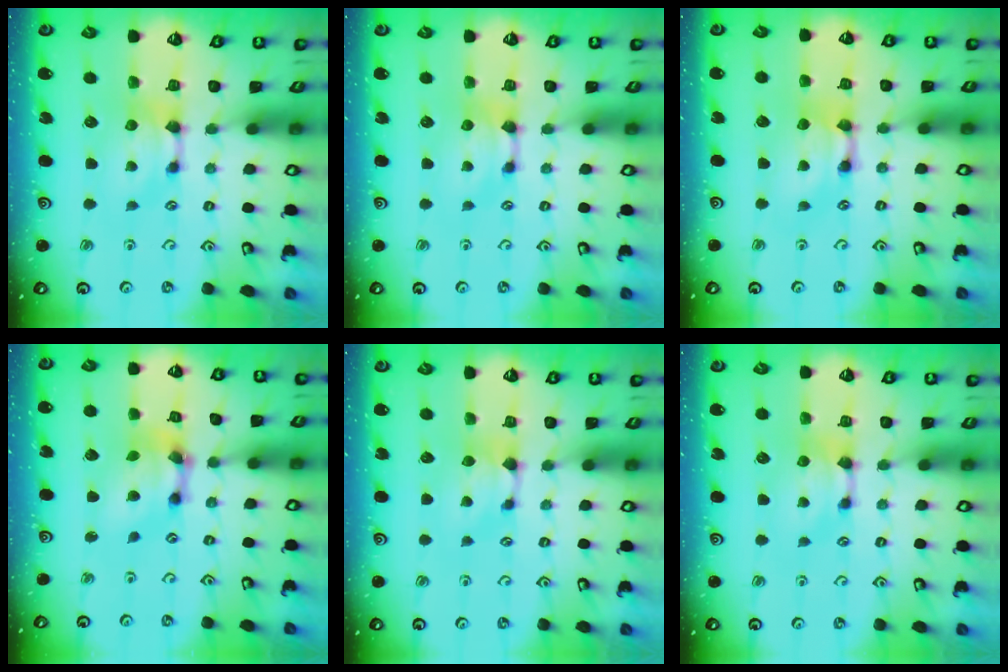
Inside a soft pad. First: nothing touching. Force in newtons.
{"total": 0.0}
{"total": 2.1, "press": 2.1, "slide": 0.1}
{"total": 6.4, "press": 6.0, "slide": 2.0}
{"total": 0.8, "press": 0.4, "slide": 0.6}
{"total": 0.0}